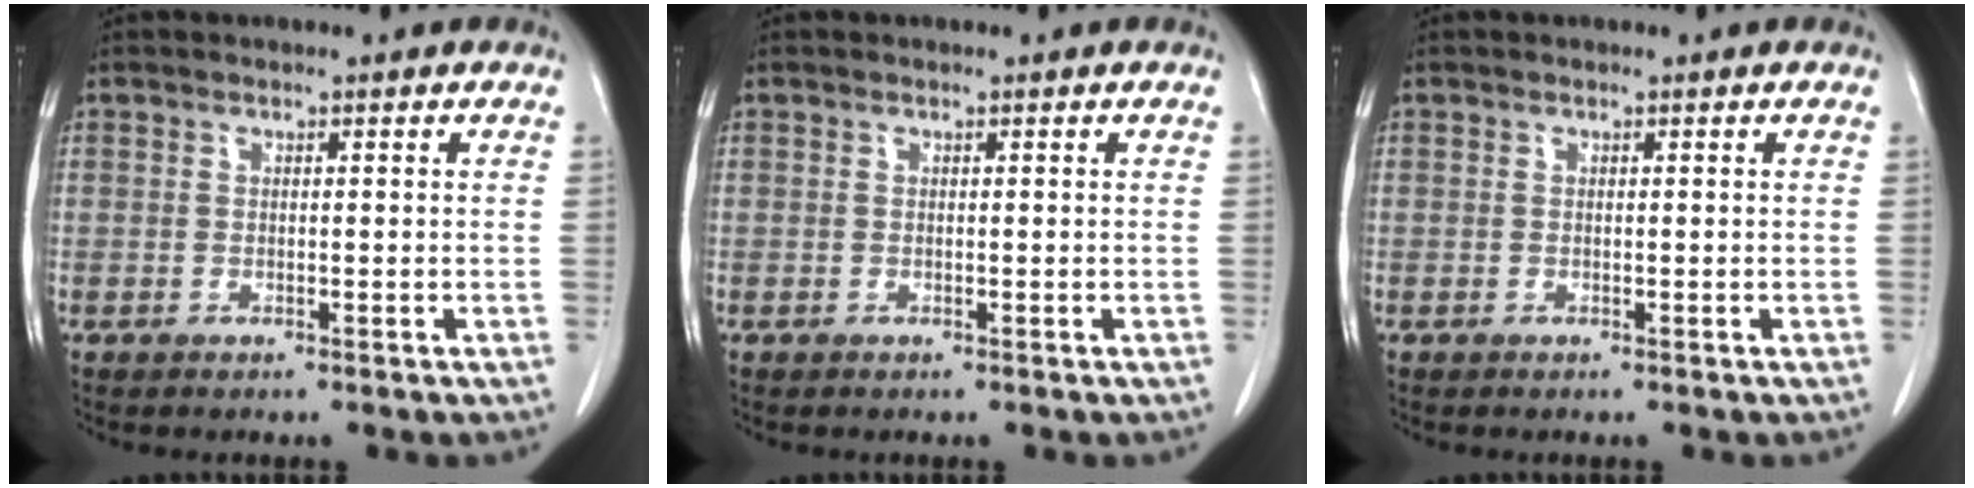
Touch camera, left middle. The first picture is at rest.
{"total": 0.0}
{"total": 0.0}